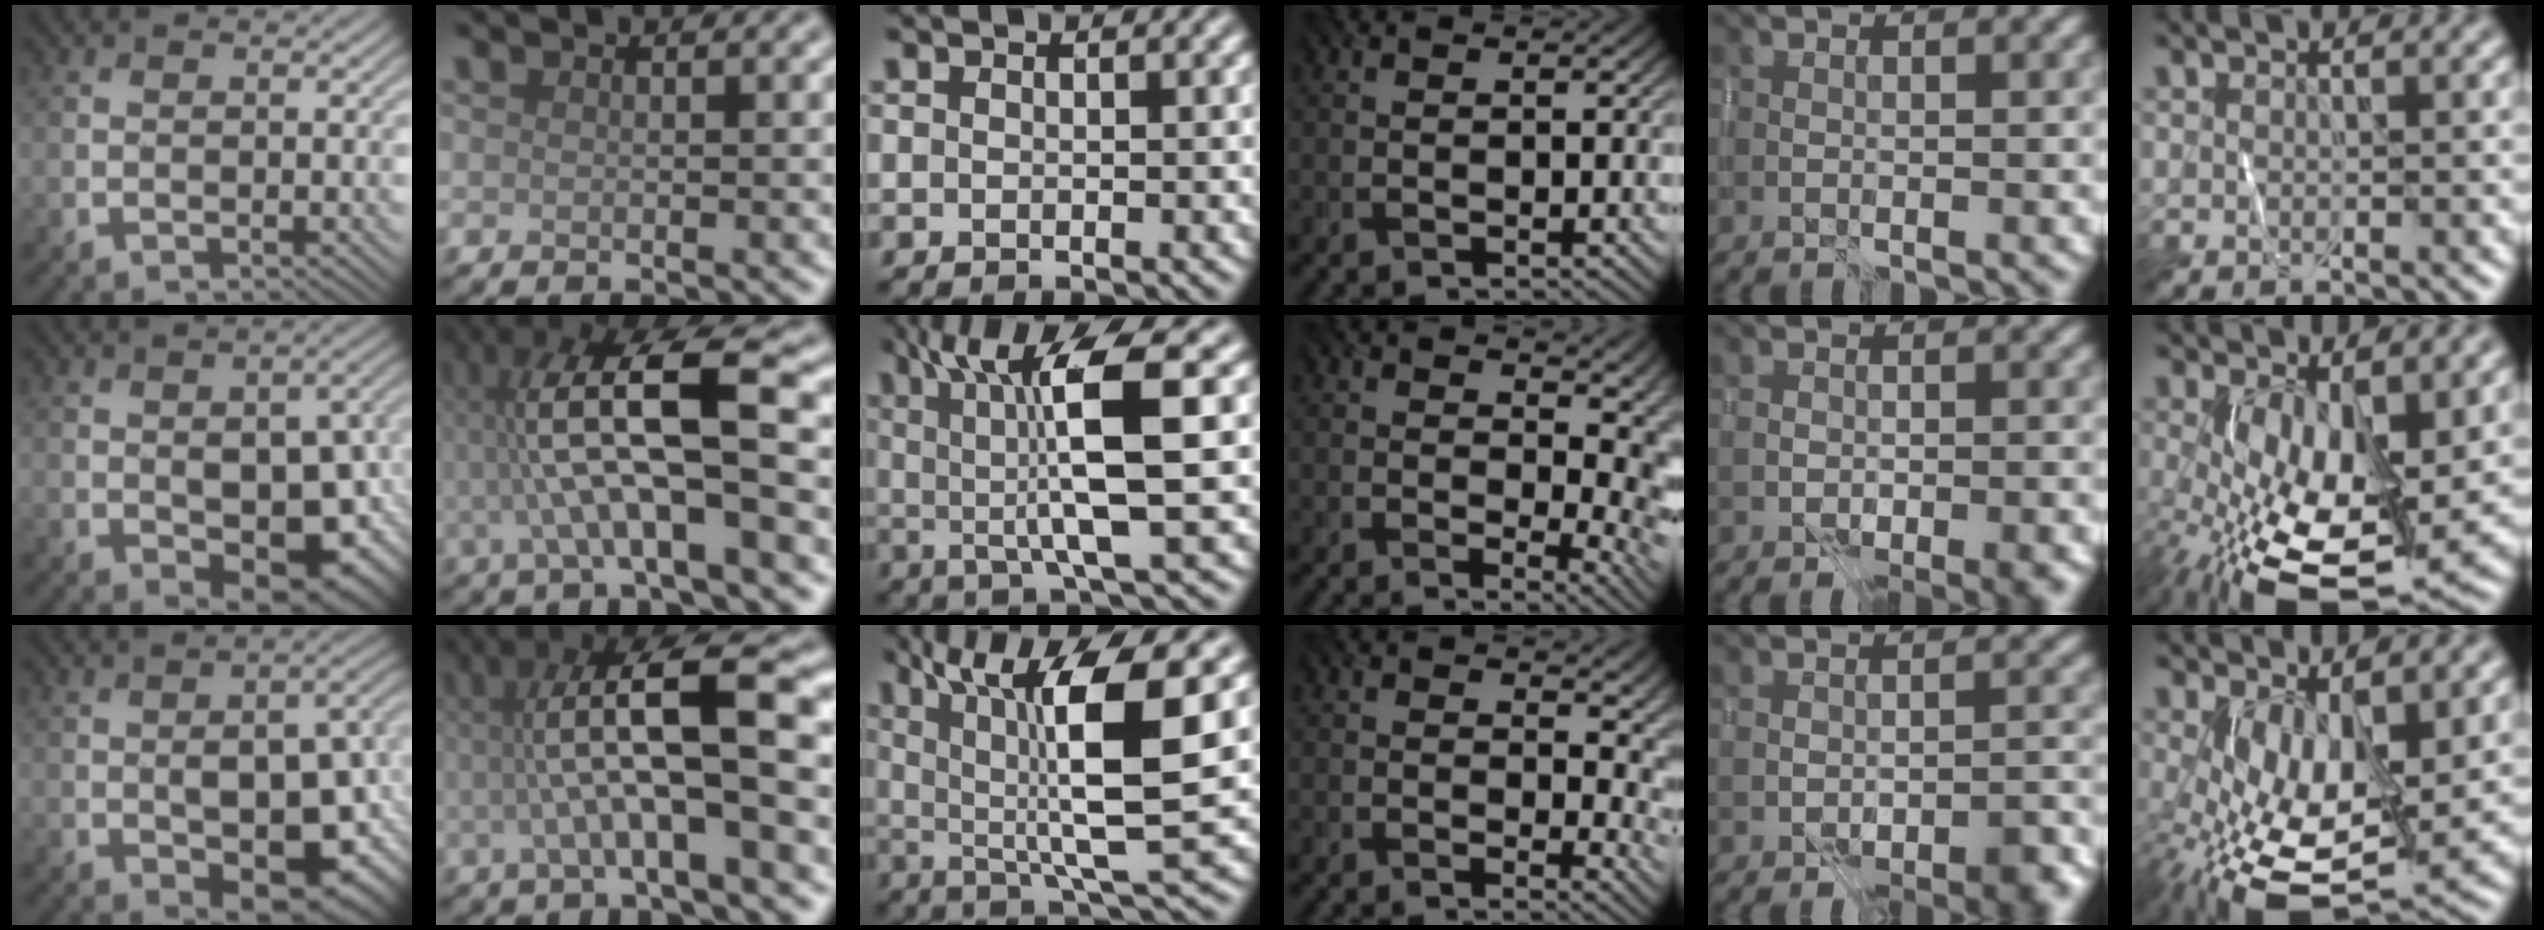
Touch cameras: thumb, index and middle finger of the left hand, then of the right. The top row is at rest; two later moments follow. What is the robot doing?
{"motion": "wrap", "object": "ribbon"}